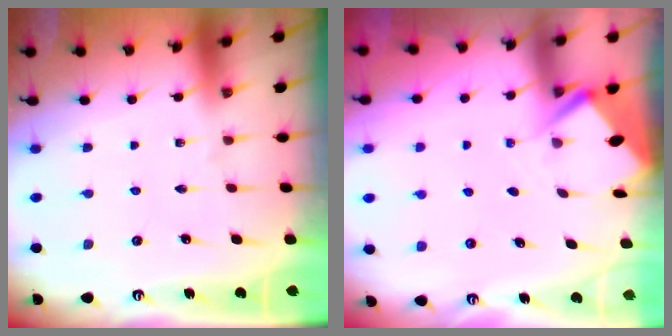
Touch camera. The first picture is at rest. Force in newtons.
{"total": 2.9, "press": 2.8, "slide": 0.4}